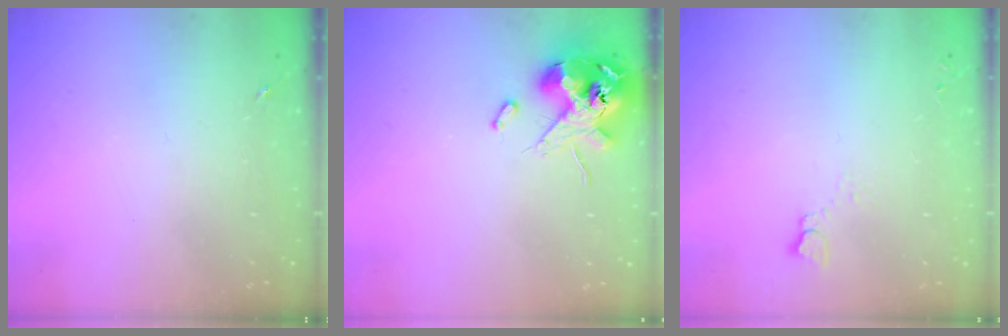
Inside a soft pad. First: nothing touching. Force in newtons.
{"total": 13.1, "press": 12.9, "slide": 2.2}
{"total": 2.5, "press": 2.5, "slide": 0.2}